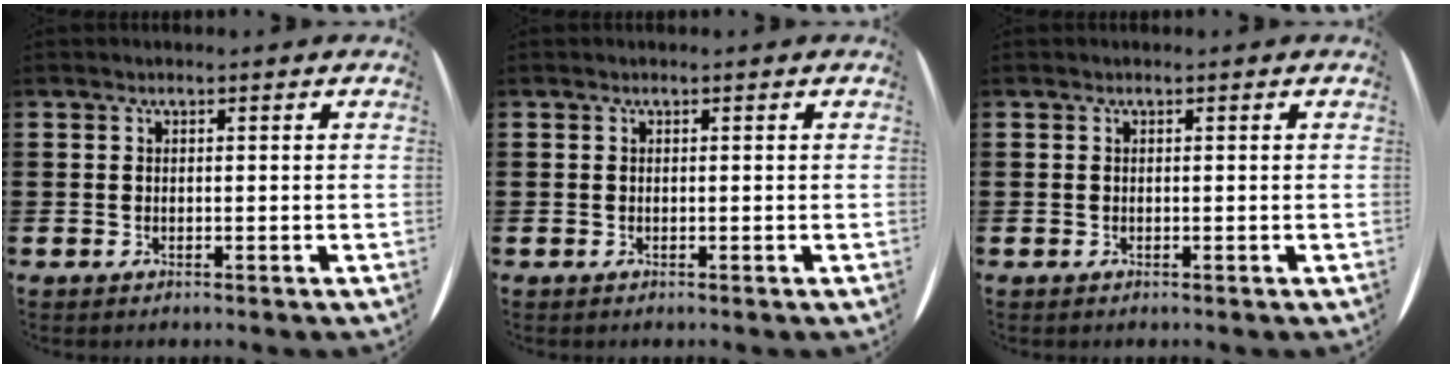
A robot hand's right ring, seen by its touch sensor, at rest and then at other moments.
{"total": 0.0}
{"total": 0.0}